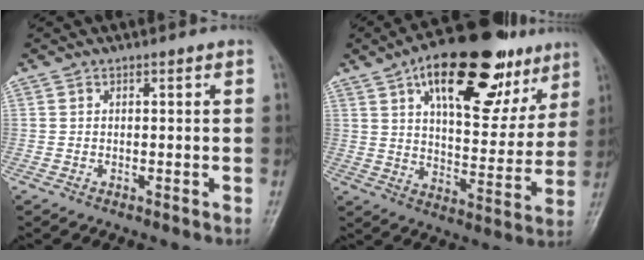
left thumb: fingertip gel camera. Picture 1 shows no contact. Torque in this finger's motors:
{"motor_torque": [0.23, 0.59, 1.81, -0.96, 0.42]}